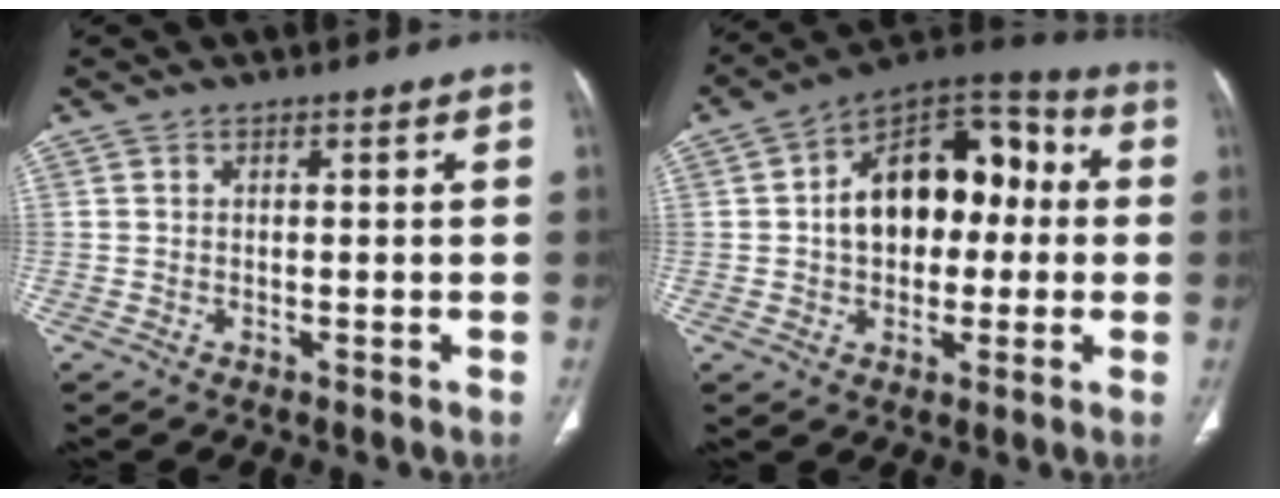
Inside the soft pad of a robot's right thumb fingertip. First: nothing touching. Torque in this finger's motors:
{"motor_torque": [0.18, 2.50, 1.71, -0.31, 0.13]}